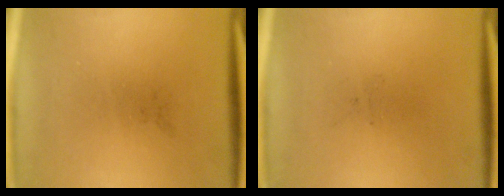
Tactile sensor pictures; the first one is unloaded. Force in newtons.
{"total": 0.0}